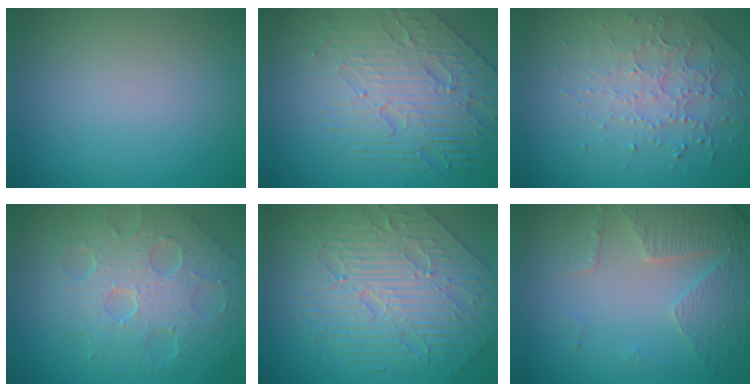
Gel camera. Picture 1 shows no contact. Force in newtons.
{"total": 6.9, "press": 5.3, "slide": 4.4}
{"total": 4.5, "press": 3.1, "slide": 3.3}
{"total": 8.0, "press": 5.6, "slide": 5.7}
{"total": 6.4, "press": 5.4, "slide": 3.4}
{"total": 4.8, "press": 3.5, "slide": 3.2}